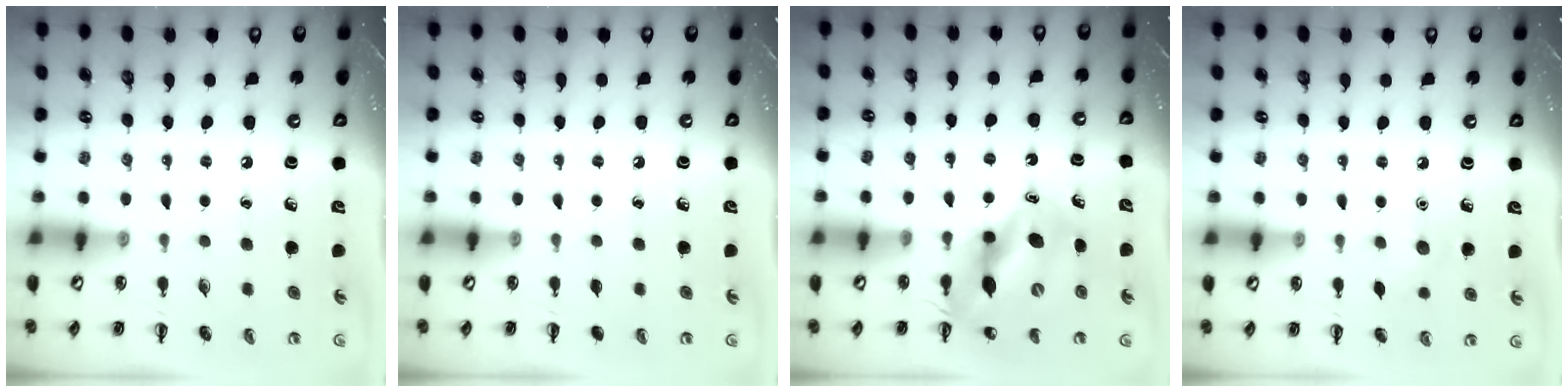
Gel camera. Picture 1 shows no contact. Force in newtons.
{"total": 0.0}
{"total": 11.9, "press": 11.5, "slide": 3.2}
{"total": 4.9, "press": 4.8, "slide": 1.1}